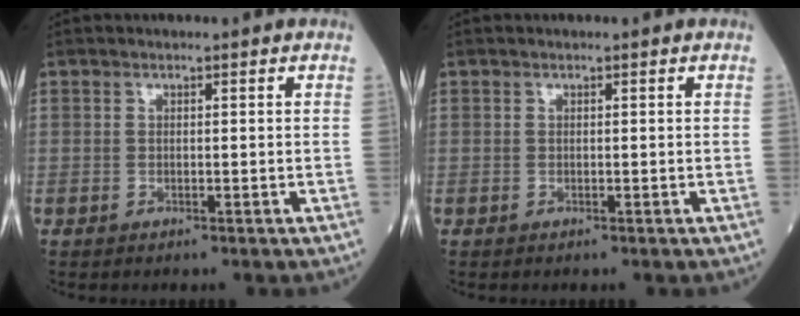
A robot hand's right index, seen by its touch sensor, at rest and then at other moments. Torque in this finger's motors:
{"motor_torque": [0.00, 0.00, 0.00, -0.01]}